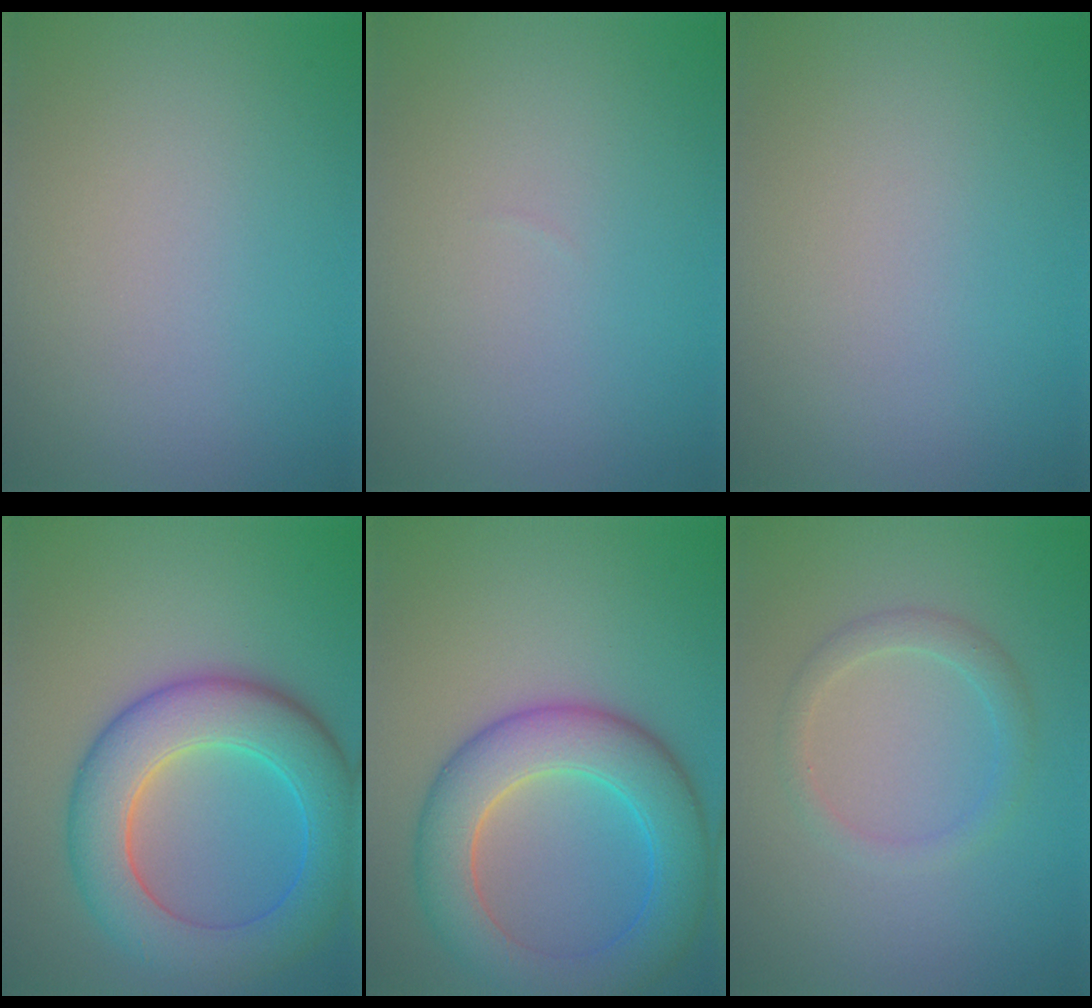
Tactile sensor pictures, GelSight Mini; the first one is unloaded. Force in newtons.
{"total": 0.0}
{"total": 0.0}
{"total": 8.5, "press": 8.5, "slide": 0.1}
{"total": 7.9, "press": 7.9, "slide": 0.1}
{"total": 2.0, "press": 2.0, "slide": 0.2}